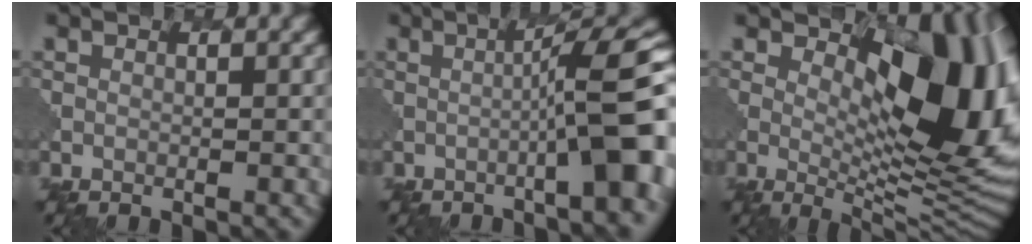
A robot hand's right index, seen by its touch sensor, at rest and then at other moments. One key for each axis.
{"total": 9.4, "fx": -1.3, "fy": 1.7, "fz": 9.2, "tx": -0.102, "ty": 0.017, "tz": -0.024}
{"total": 12.2, "fx": 2.8, "fy": 5.8, "fz": 10.4, "tx": -0.139, "ty": -0.007, "tz": 0.049}